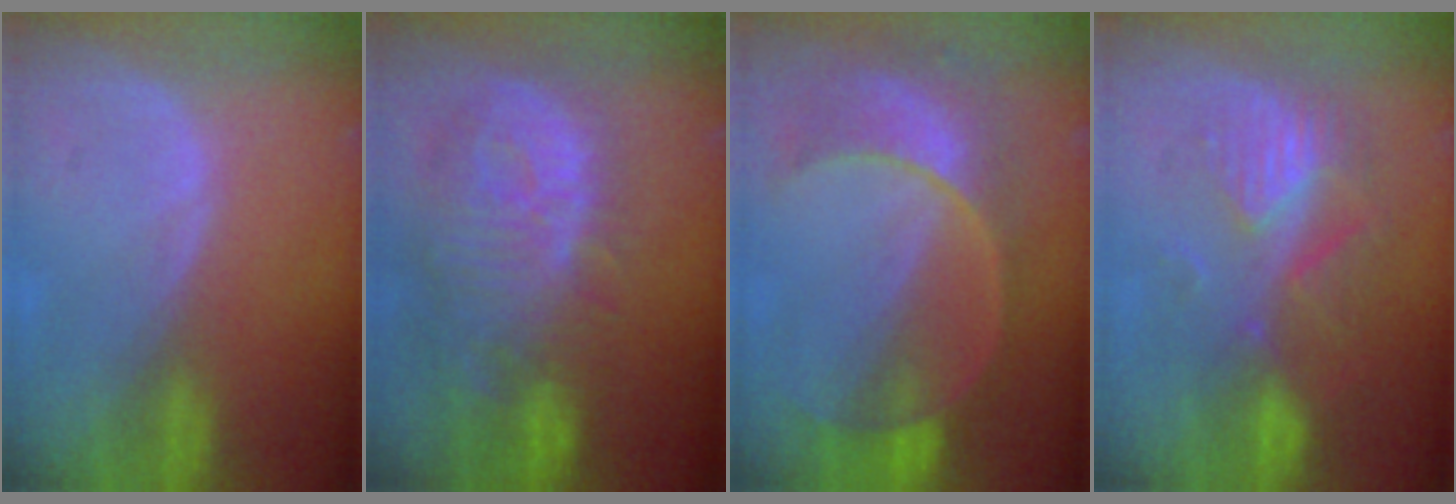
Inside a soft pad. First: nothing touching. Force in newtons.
{"total": 12.8, "press": 11.4, "slide": 5.9}
{"total": 8.8, "press": 8.3, "slide": 2.8}
{"total": 8.9, "press": 7.7, "slide": 4.3}